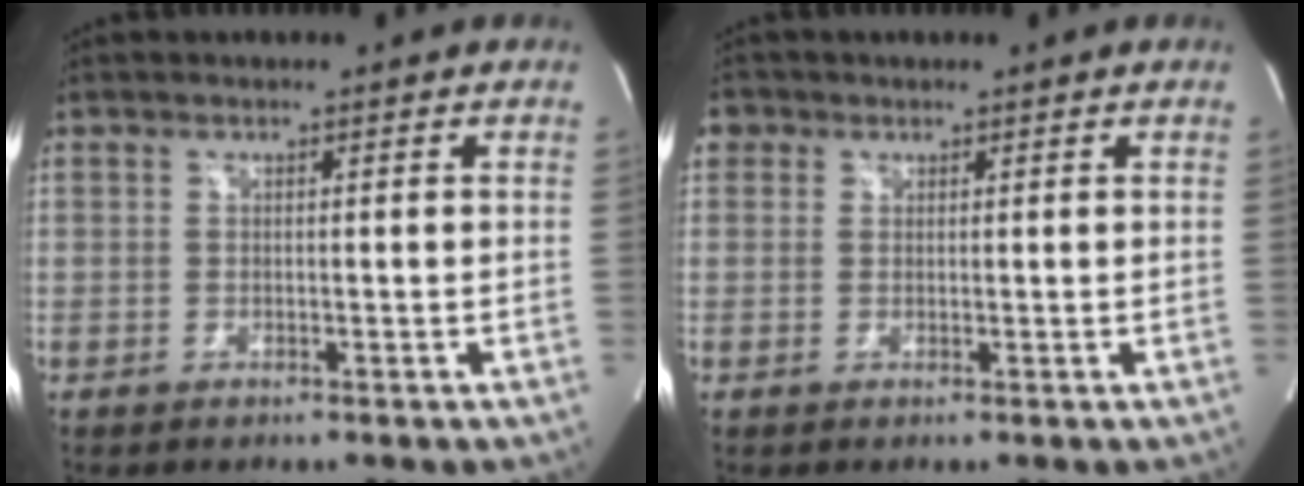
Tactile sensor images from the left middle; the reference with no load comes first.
{"total": 2.0, "force": [0.9, 1.7, 0.2], "torque": [0.006, 0.009, 0.011]}